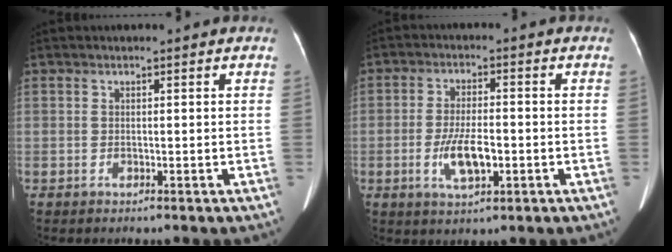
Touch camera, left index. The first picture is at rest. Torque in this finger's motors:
{"motor_torque": [0.87, 0.35, 0.37, 0.15]}